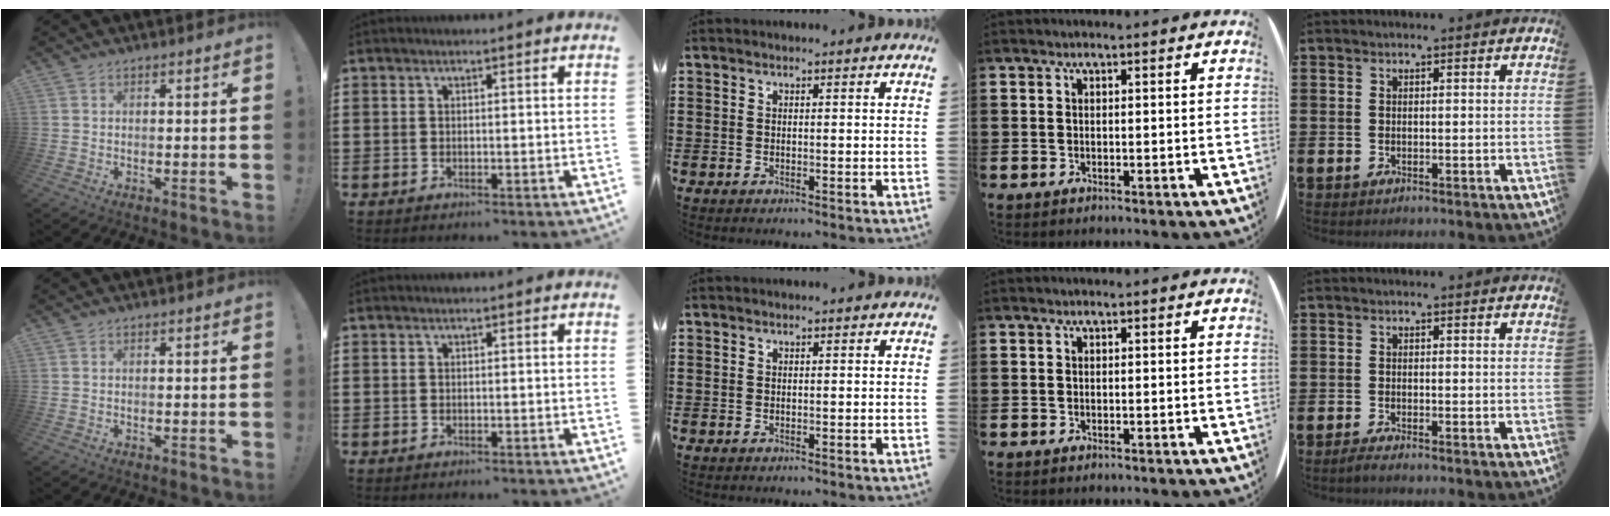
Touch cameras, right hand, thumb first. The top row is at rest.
{"little": {"total": 1.0, "force": [-0.7, 0.1, 0.7], "torque": [-0.012, -0.004, -0.013]}}